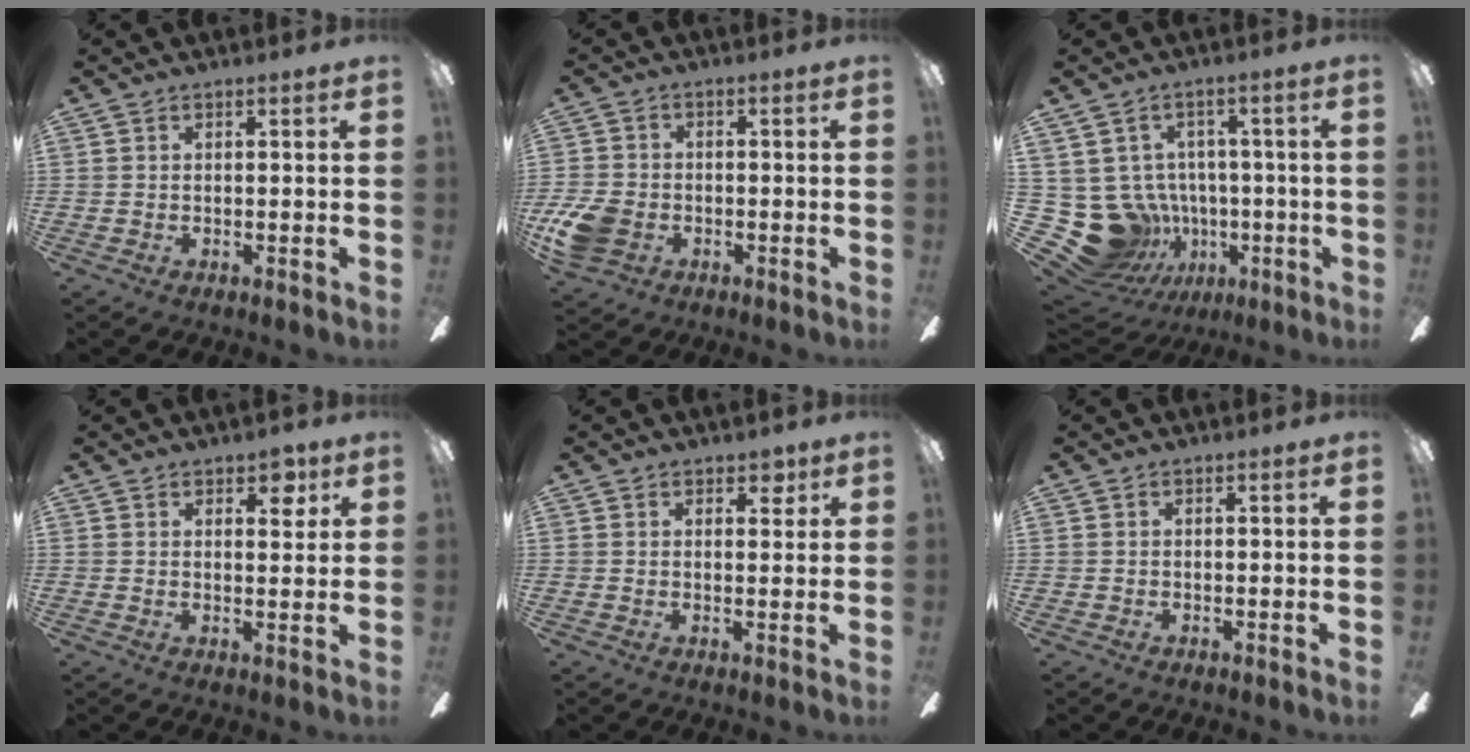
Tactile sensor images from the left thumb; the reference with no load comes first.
{"total": 8.3, "force": [-3.0, 6.2, 4.7], "torque": [-0.112, 0.015, -0.053]}
{"total": 14.2, "force": [-2.2, 13.1, 5.0], "torque": [-0.145, -0.002, -0.006]}
{"total": 4.7, "force": [3.0, 2.3, 2.9], "torque": [-0.021, -0.011, 0.046]}
{"total": 3.0, "force": [2.0, 1.6, 1.6], "torque": [-0.008, -0.006, 0.030]}
{"total": 0.0}